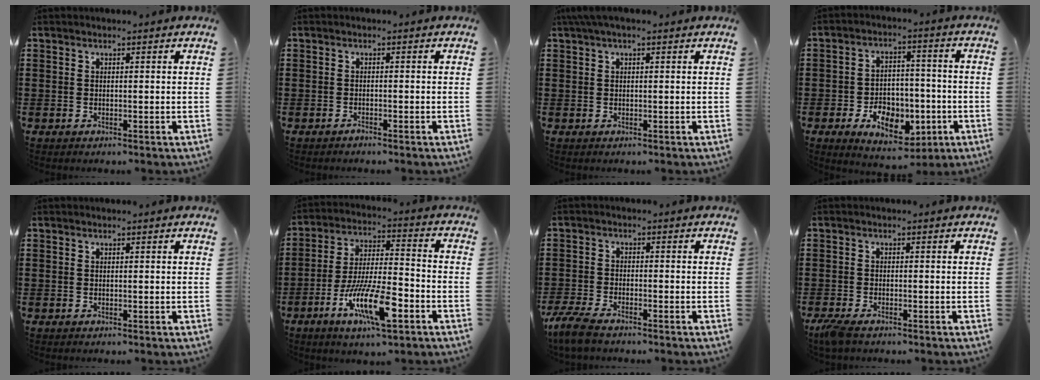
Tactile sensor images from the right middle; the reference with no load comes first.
{"total": 0.7, "force": [-0.6, 0.1, 0.3], "torque": [-0.008, -0.002, -0.012]}
{"total": 1.6, "force": [0.8, 0.3, 1.3], "torque": [-0.027, 0.004, 0.014]}
{"total": 7.5, "force": [-3.3, 4.8, 4.6], "torque": [-0.053, 0.012, -0.059]}
{"total": 0.0}
{"total": 11.9, "force": [-5.4, 3.4, 10.0], "torque": [-0.202, -0.001, -0.101]}
{"total": 4.1, "force": [-3.6, 0.6, 2.0], "torque": [-0.061, -0.010, -0.077]}
{"total": 1.9, "force": [-1.5, 0.4, 1.2], "torque": [-0.035, -0.005, -0.032]}